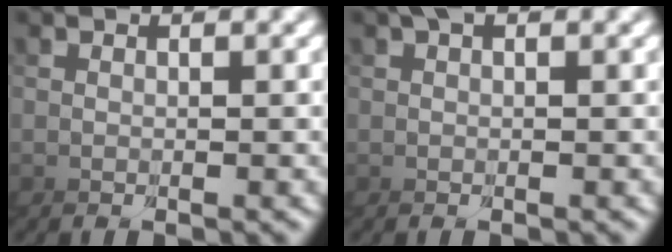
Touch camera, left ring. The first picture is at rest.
{"total": 1.1, "force": [0.1, 0.5, 0.9], "torque": [-0.020, 0.001, 0.000]}